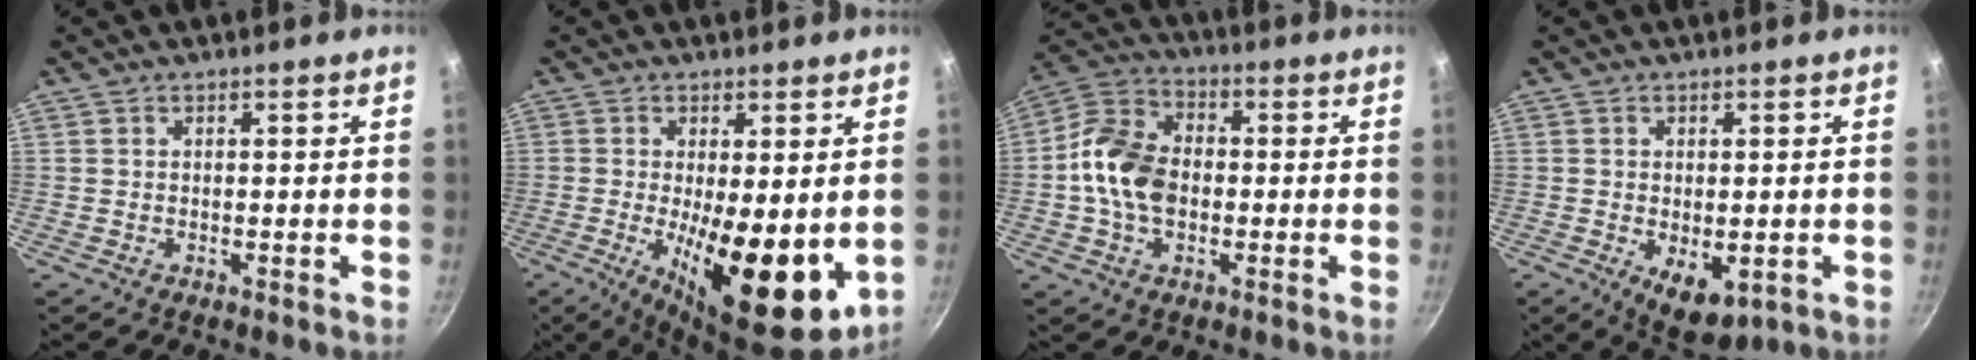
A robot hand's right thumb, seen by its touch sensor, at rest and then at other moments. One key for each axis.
{"total": 15.7, "fx": -2.0, "fy": 5.5, "fz": 14.6, "tx": -0.204, "ty": -0.021, "tz": -0.020}
{"total": 12.5, "fx": -1.2, "fy": 8.9, "fz": 8.8, "tx": -0.146, "ty": 0.030, "tz": -0.041}
{"total": 7.3, "fx": -1.7, "fy": 4.1, "fz": 5.8, "tx": -0.069, "ty": -0.008, "tz": -0.011}